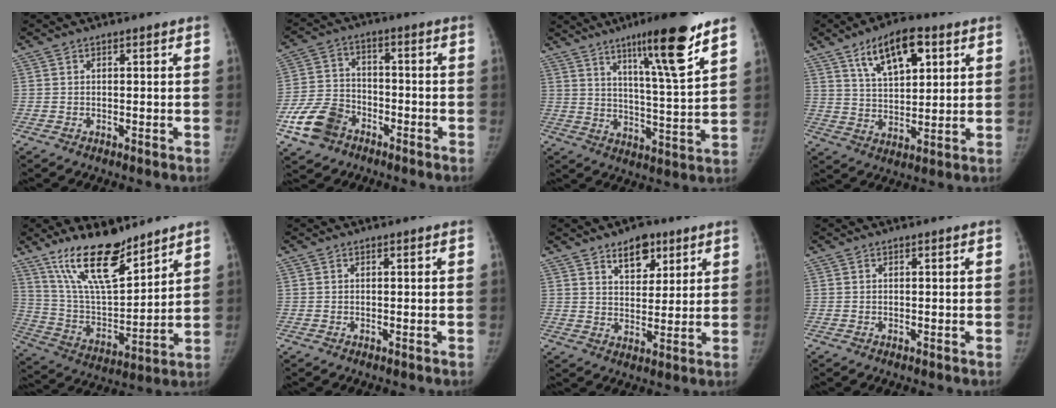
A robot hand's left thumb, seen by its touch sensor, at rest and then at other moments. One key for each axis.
{"total": 10.5, "fx": -5.8, "fy": 7.5, "fz": 4.6, "tx": -0.080, "ty": 0.030, "tz": -0.110}
{"total": 16.2, "fx": 9.9, "fy": 1.2, "fz": 12.8, "tx": -0.190, "ty": -0.057, "tz": 0.156}
{"total": 12.2, "fx": 5.9, "fy": 5.8, "fz": 8.9, "tx": -0.124, "ty": -0.018, "tz": 0.103}
{"total": 17.7, "fx": 12.8, "fy": 6.0, "fz": 10.6, "tx": -0.156, "ty": -0.074, "tz": 0.243}
{"total": 0.0}
{"total": 7.9, "fx": 4.8, "fy": 4.6, "fz": 4.3, "tx": -0.031, "ty": -0.026, "tz": 0.075}
{"total": 0.0}